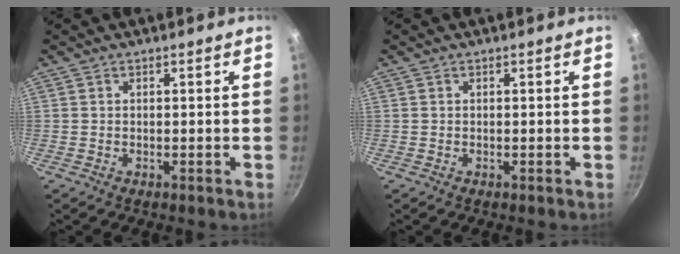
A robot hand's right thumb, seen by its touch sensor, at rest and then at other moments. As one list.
[{"total": 0.0}]